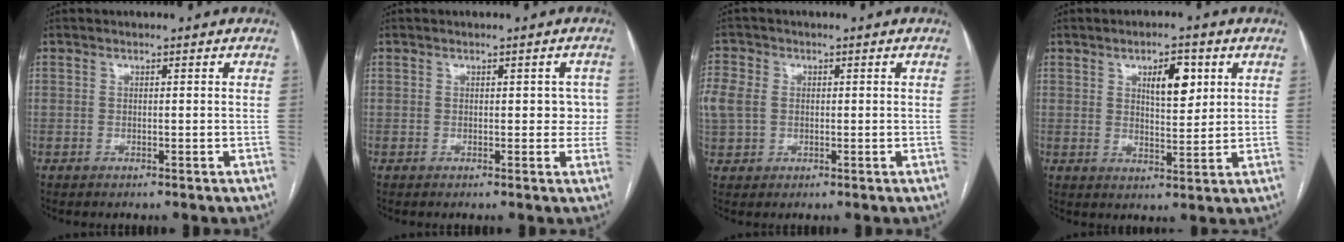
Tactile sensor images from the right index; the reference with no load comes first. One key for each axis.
{"total": 3.6, "fx": 0.4, "fy": 2.1, "fz": 2.8, "tx": -0.023, "ty": 0.018, "tz": 0.004}
{"total": 5.6, "fx": 0.6, "fy": 4.5, "fz": 3.2, "tx": -0.095, "ty": 0.016, "tz": 0.015}
{"total": 6.3, "fx": 2.6, "fy": 2.3, "fz": 5.3, "tx": -0.089, "ty": 0.003, "tz": 0.045}